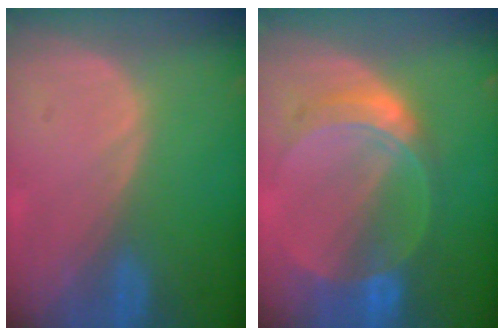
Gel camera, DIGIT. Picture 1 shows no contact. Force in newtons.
{"total": 7.3, "press": 6.5, "slide": 3.4}